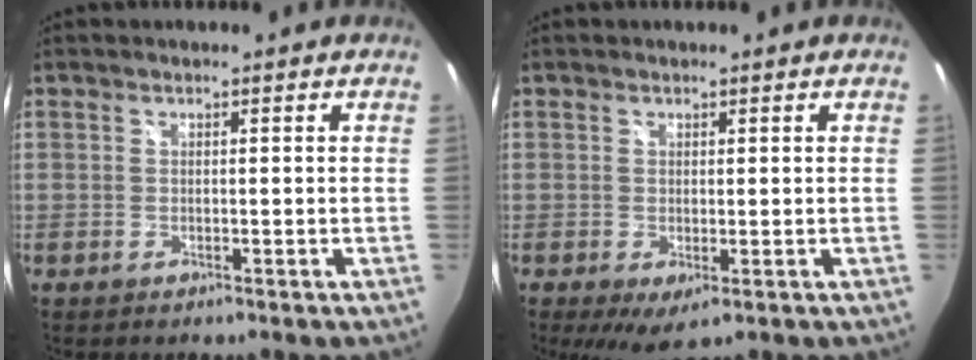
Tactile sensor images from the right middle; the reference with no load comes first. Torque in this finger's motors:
{"motor_torque": [1.07, -1.05, 0.18, 0.03]}